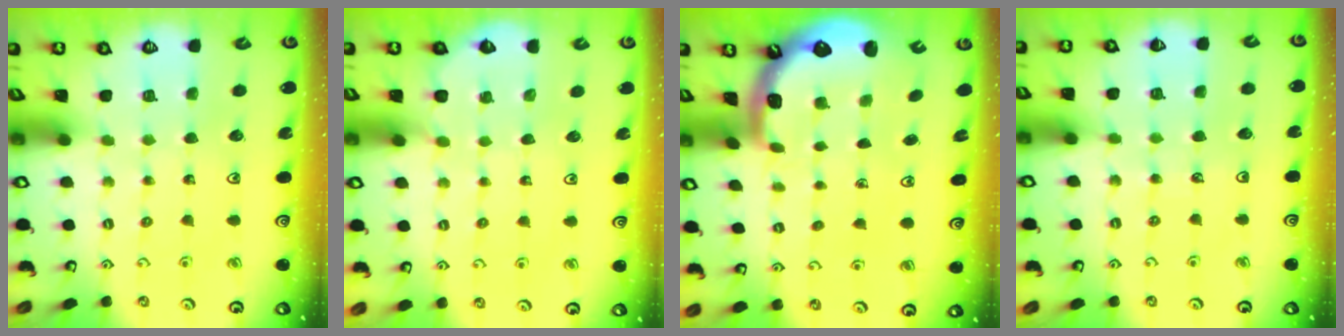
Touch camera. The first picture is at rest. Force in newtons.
{"total": 3.1, "press": 3.1, "slide": 0.2}
{"total": 1.5, "press": 1.4, "slide": 0.6}
{"total": 4.8, "press": 4.7, "slide": 0.6}